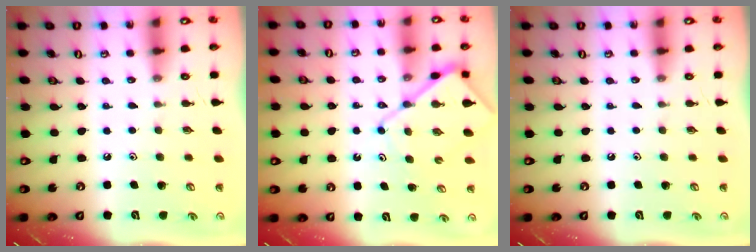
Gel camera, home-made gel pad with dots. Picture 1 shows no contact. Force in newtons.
{"total": 10.7, "press": 10.6, "slide": 1.2}
{"total": 0.0}